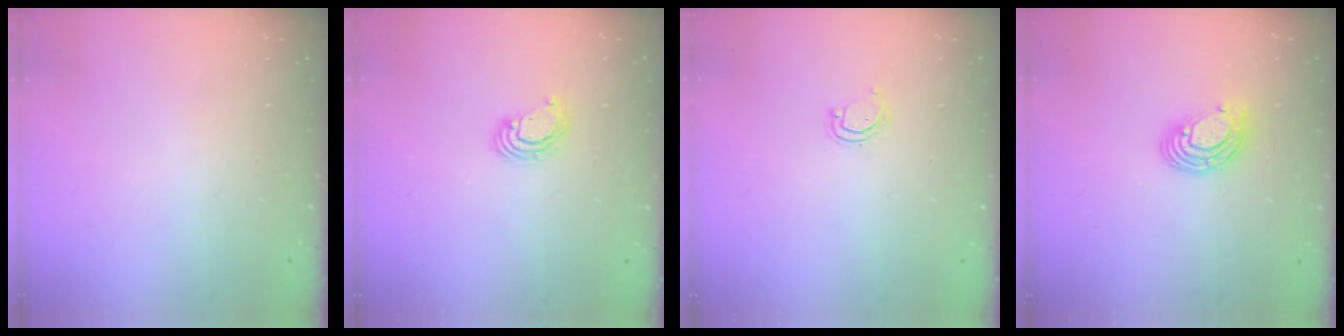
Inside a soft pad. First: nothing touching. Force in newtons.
{"total": 3.9, "press": 3.8, "slide": 0.2}
{"total": 3.5, "press": 3.5, "slide": 0.3}
{"total": 8.8, "press": 8.7, "slide": 1.5}